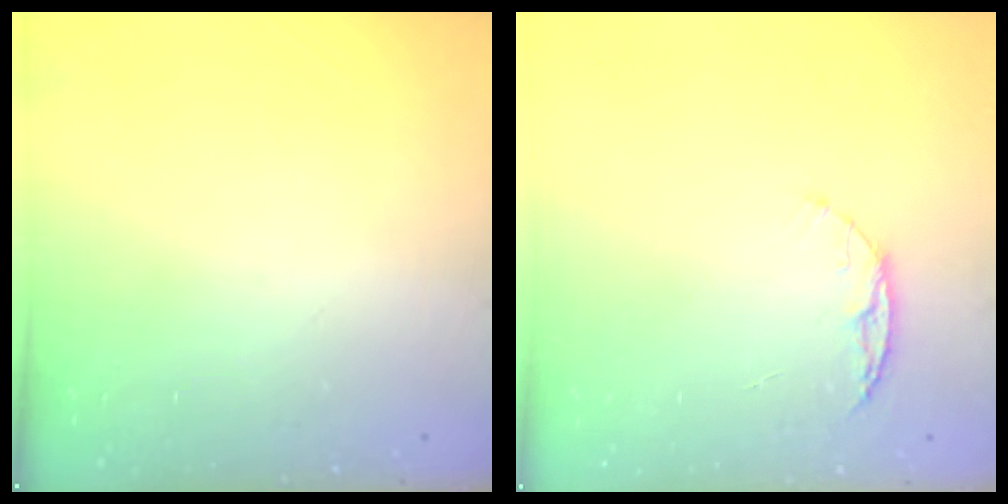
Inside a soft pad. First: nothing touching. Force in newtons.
{"total": 6.1, "press": 6.0, "slide": 0.7}